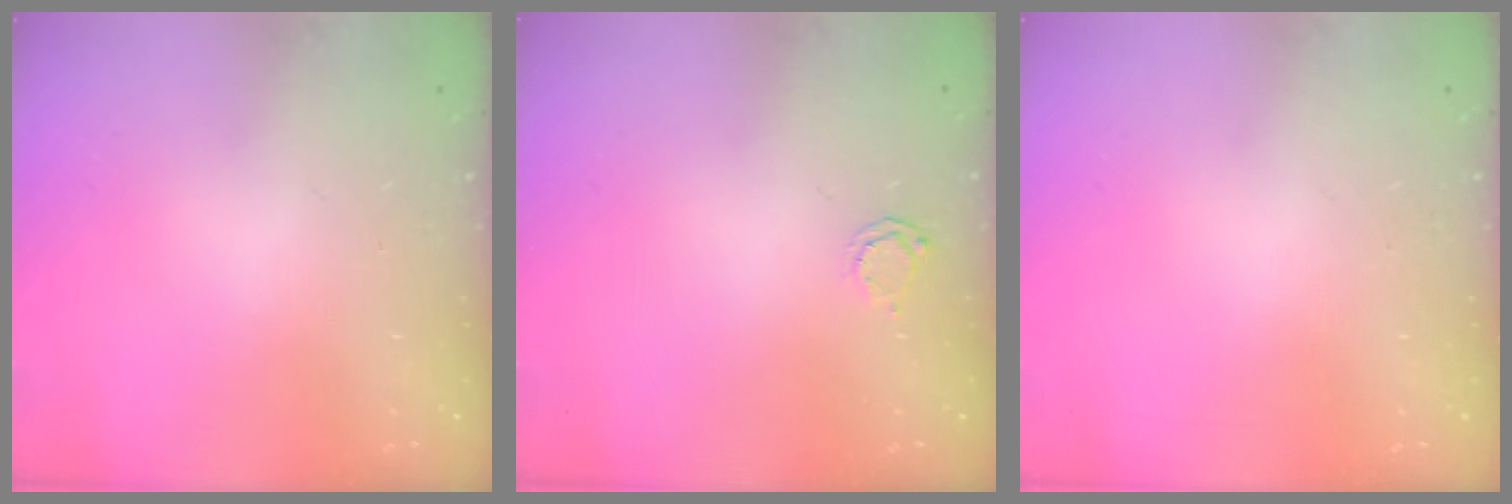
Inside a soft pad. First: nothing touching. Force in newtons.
{"total": 2.7, "press": 2.7, "slide": 0.4}
{"total": 0.0}